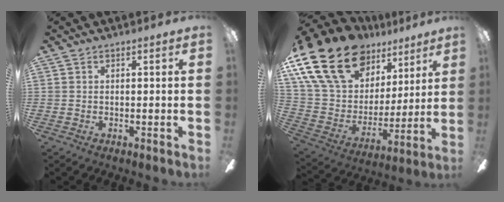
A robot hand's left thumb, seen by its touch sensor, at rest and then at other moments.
{"total": 24.5, "force": [15.1, 14.7, 12.6], "torque": [-0.258, -0.082, 0.291]}